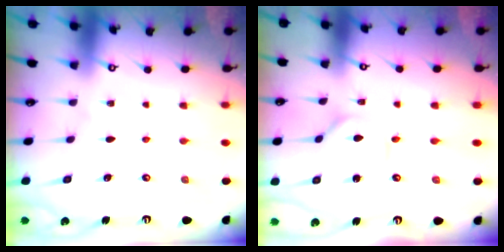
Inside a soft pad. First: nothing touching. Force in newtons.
{"total": 1.1, "press": 1.1, "slide": 0.2}